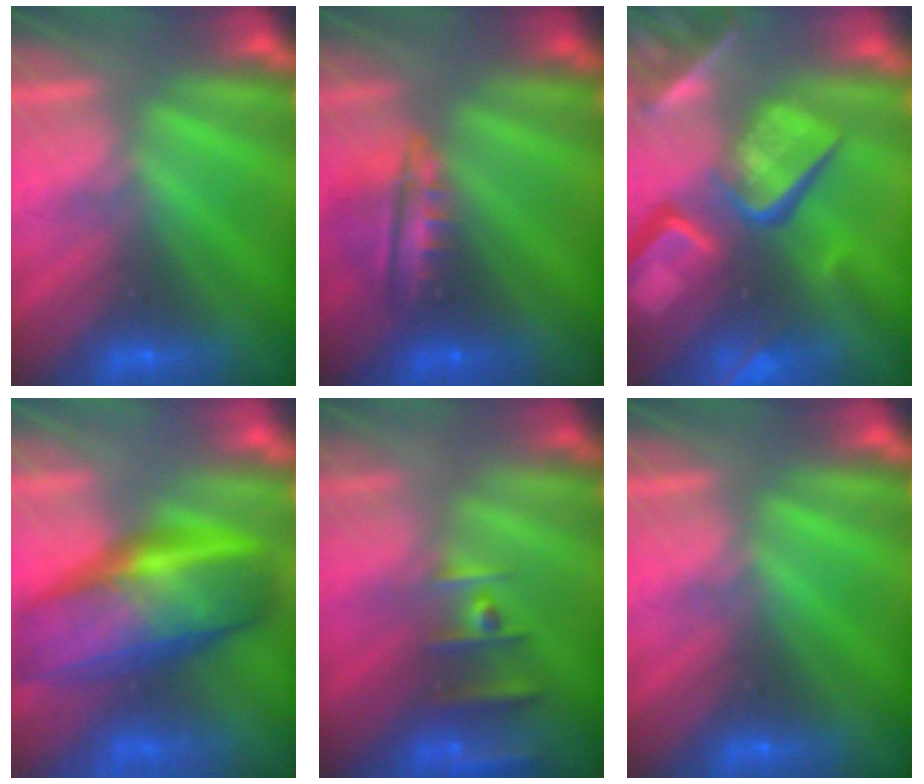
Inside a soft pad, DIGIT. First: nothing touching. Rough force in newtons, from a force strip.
{"total": 7.9}
{"total": 7.9}
{"total": 9.6}
{"total": 2.4}
{"total": 0.0}